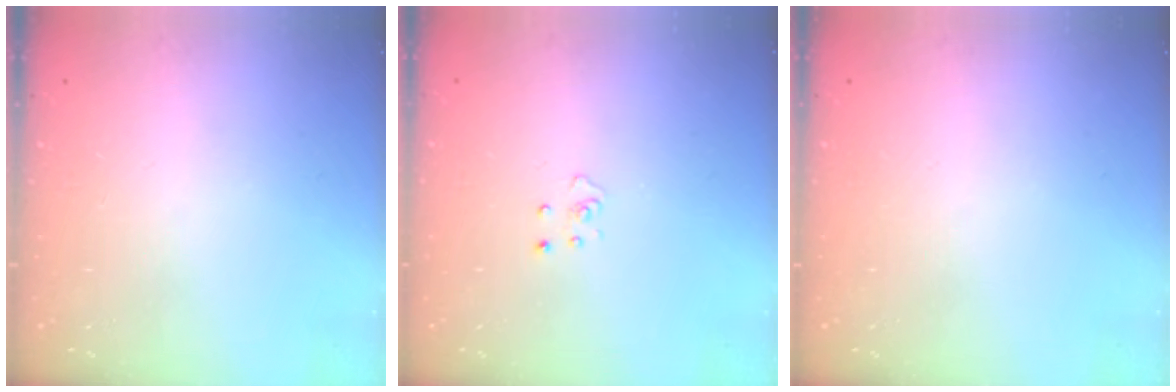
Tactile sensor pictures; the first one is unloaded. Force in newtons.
{"total": 2.8, "press": 2.7, "slide": 0.3}
{"total": 0.0}